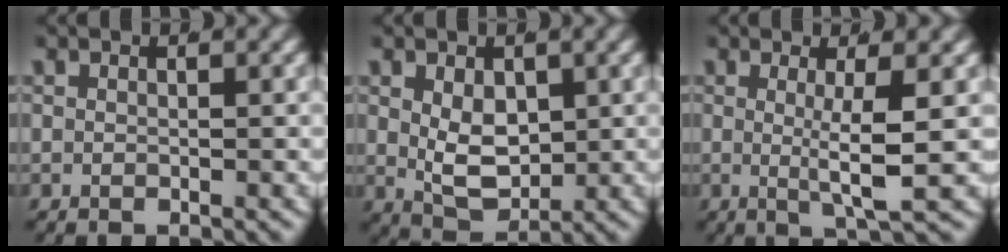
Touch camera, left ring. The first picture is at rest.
{"total": 4.3, "force": [0.2, 2.8, 3.3], "torque": [-0.063, -0.028, 0.020]}
{"total": 4.4, "force": [0.2, 0.1, 4.4], "torque": [-0.072, -0.011, 0.007]}